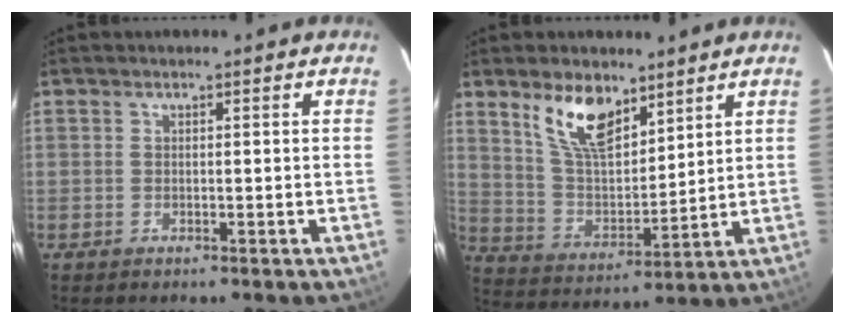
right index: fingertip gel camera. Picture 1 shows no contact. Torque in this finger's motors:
{"motor_torque": [1.06, 0.91, 0.35, 0.14]}